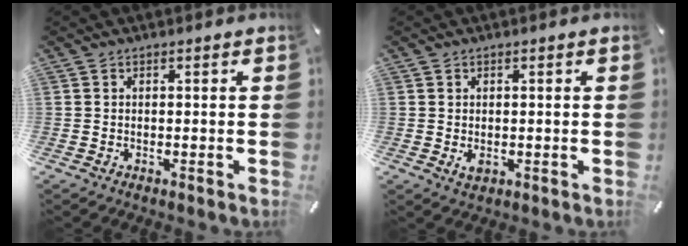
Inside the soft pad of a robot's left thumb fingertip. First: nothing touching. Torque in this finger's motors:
{"motor_torque": [0.51, 0.56, -0.13, 0.16, -0.02]}